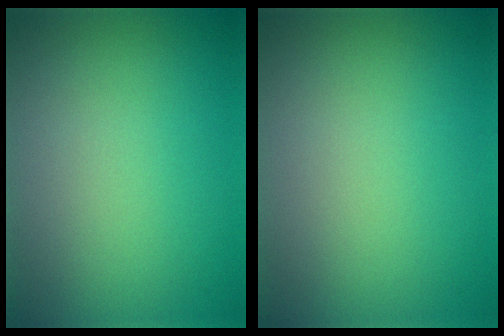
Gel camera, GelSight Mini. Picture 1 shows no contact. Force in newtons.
{"total": 0.0}